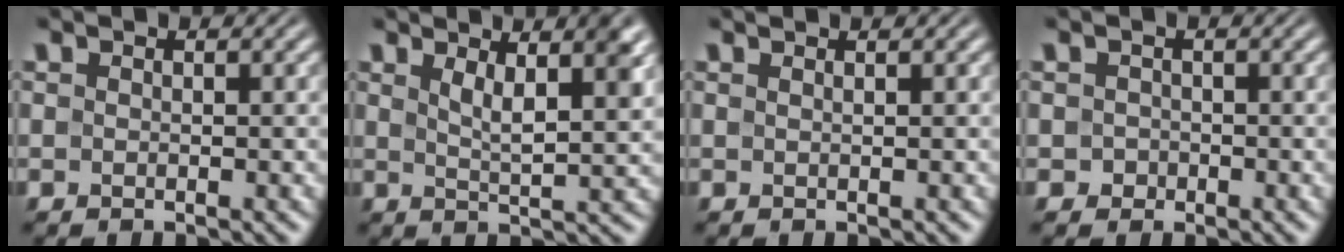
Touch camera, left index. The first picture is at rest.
{"total": 4.9, "force": [2.4, 1.5, 4.1], "torque": [-0.053, 0.001, 0.036]}
{"total": 1.3, "force": [0.8, 0.5, 0.9], "torque": [-0.002, -0.004, -0.003]}
{"total": 0.9, "force": [-0.2, 0.9, 0.2], "torque": [0.003, -0.002, -0.005]}